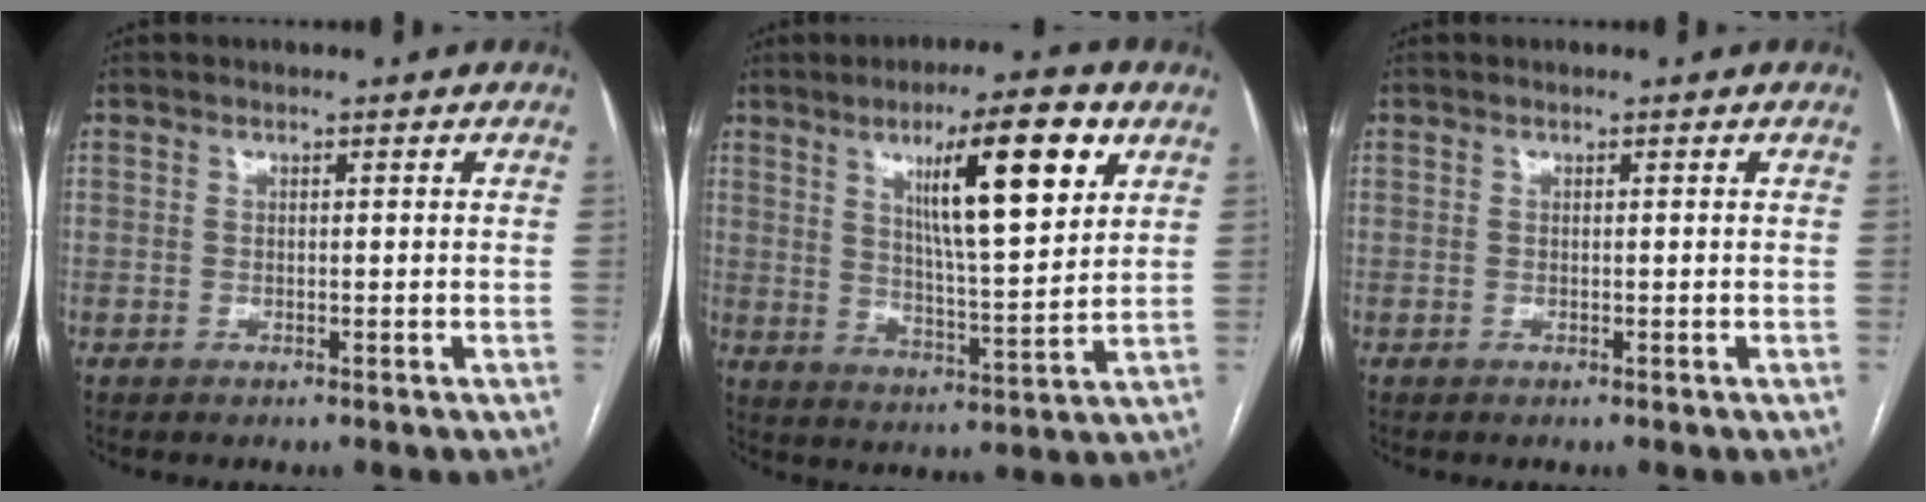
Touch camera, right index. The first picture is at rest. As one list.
[{"total": 13.8, "force": [6.2, 1.6, 12.3], "torque": [-0.198, -0.002, 0.100]}, {"total": 0.0}]